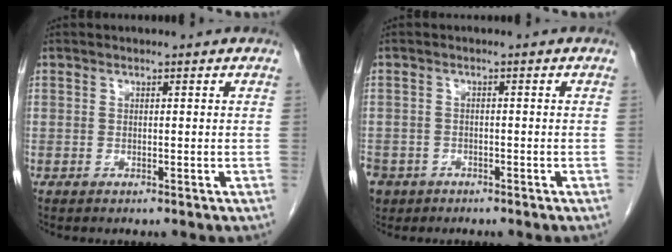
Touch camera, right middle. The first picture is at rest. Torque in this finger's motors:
{"motor_torque": [1.47, -0.67, 1.05, 0.20]}